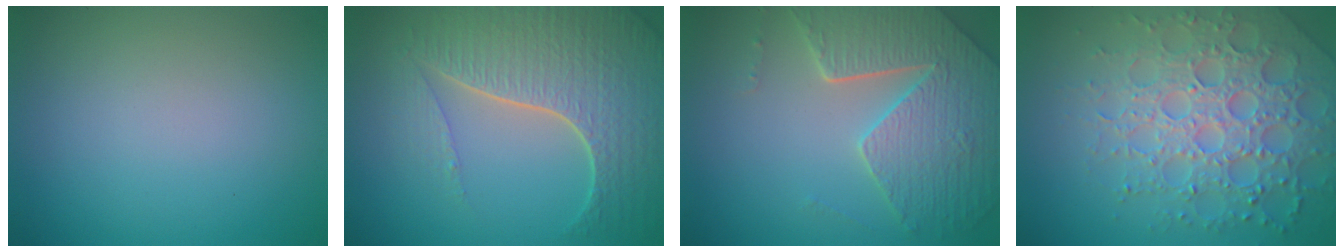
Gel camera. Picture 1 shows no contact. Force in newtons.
{"total": 7.6, "press": 5.5, "slide": 5.2}
{"total": 6.5, "press": 5.2, "slide": 3.8}
{"total": 7.3, "press": 7.1, "slide": 1.7}